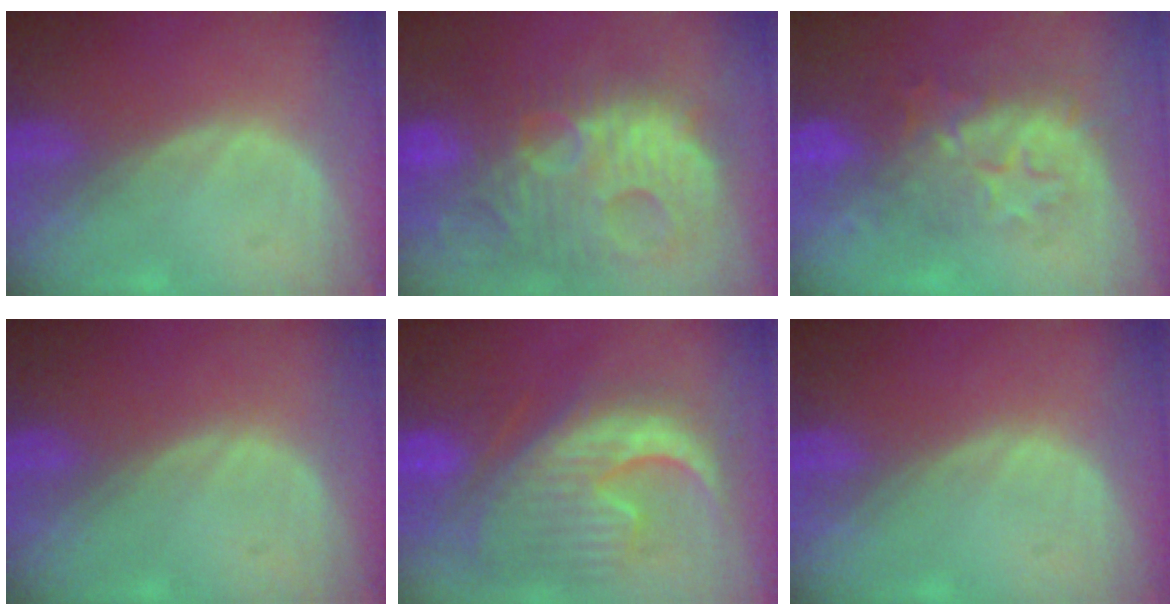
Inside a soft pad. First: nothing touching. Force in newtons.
{"total": 14.6, "press": 12.6, "slide": 7.3}
{"total": 8.4, "press": 8.1, "slide": 2.0}
{"total": 0.0}
{"total": 13.5, "press": 11.6, "slide": 6.9}
{"total": 0.0}